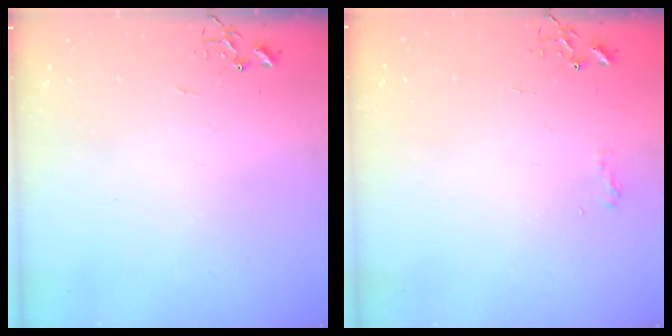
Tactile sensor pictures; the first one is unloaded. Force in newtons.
{"total": 6.3, "press": 6.3, "slide": 0.8}